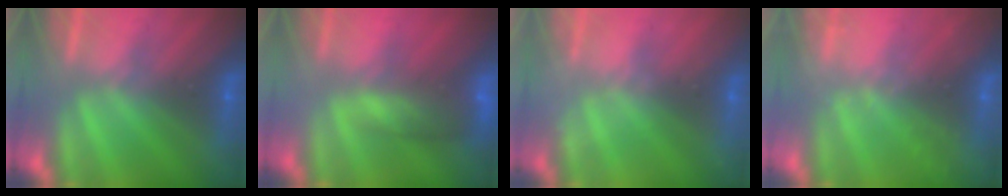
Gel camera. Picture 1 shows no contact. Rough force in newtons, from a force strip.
{"total": 9.1}
{"total": 2.3}
{"total": 2.3}